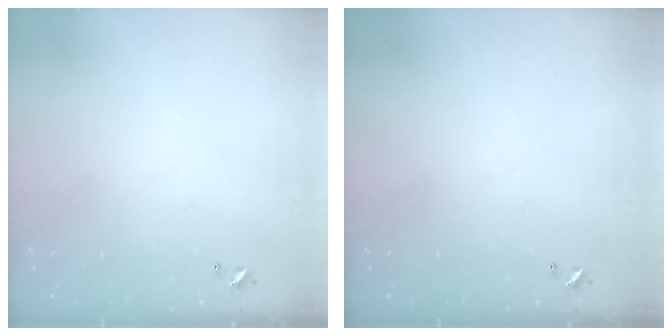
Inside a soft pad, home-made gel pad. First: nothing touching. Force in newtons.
{"total": 0.0}